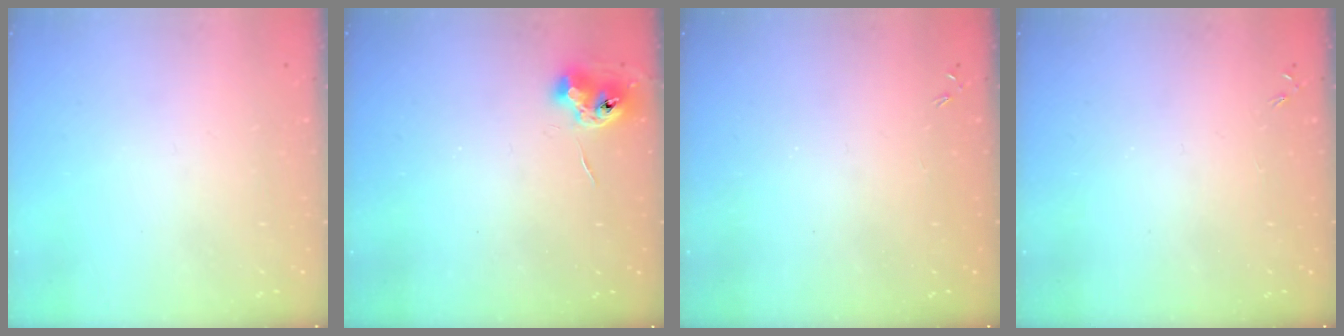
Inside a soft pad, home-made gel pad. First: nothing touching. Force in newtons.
{"total": 7.8, "press": 7.8, "slide": 0.4}
{"total": 0.0}
{"total": 0.0}